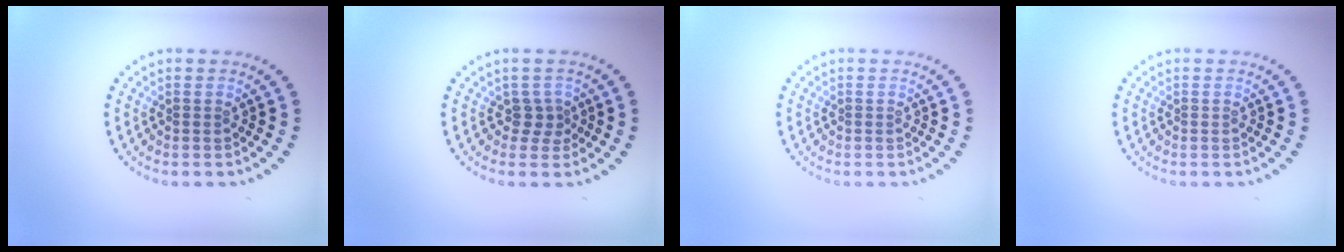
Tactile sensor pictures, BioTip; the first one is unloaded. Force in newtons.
{"total": 1.7, "press": 1.2, "slide": 1.2}
{"total": 0.0}
{"total": 0.0}